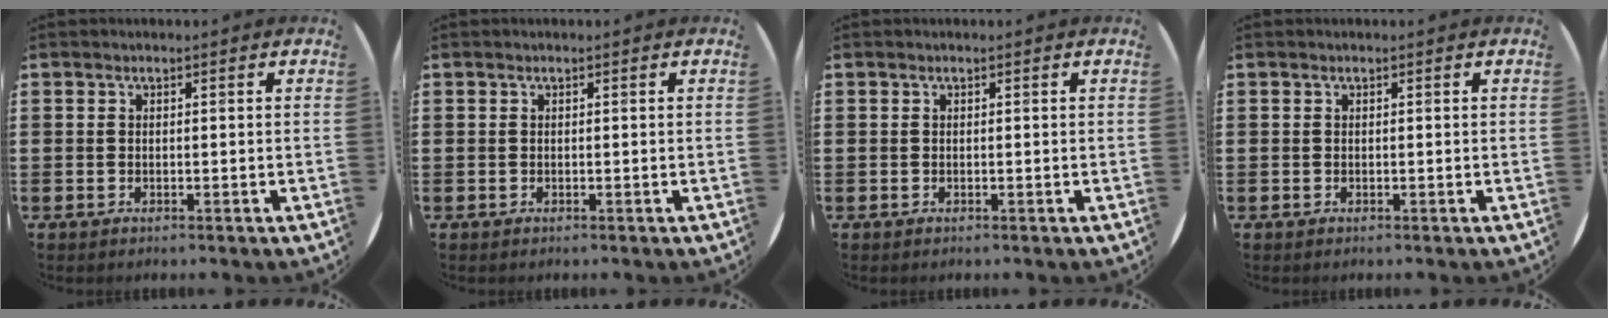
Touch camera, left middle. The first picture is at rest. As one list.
[{"total": 0.0}, {"total": 0.0}, {"total": 0.0}]